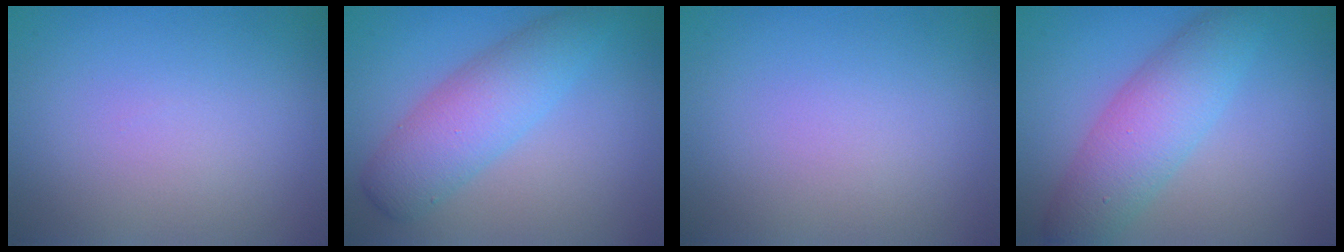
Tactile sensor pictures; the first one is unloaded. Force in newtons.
{"total": 5.4, "press": 5.4, "slide": 0.1}
{"total": 0.0}
{"total": 5.8, "press": 5.8, "slide": 0.2}